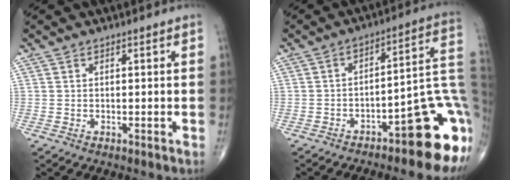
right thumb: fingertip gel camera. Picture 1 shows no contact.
{"total": 17.5, "force": [-7.4, 4.7, 15.1], "torque": [-0.115, 0.065, -0.097]}